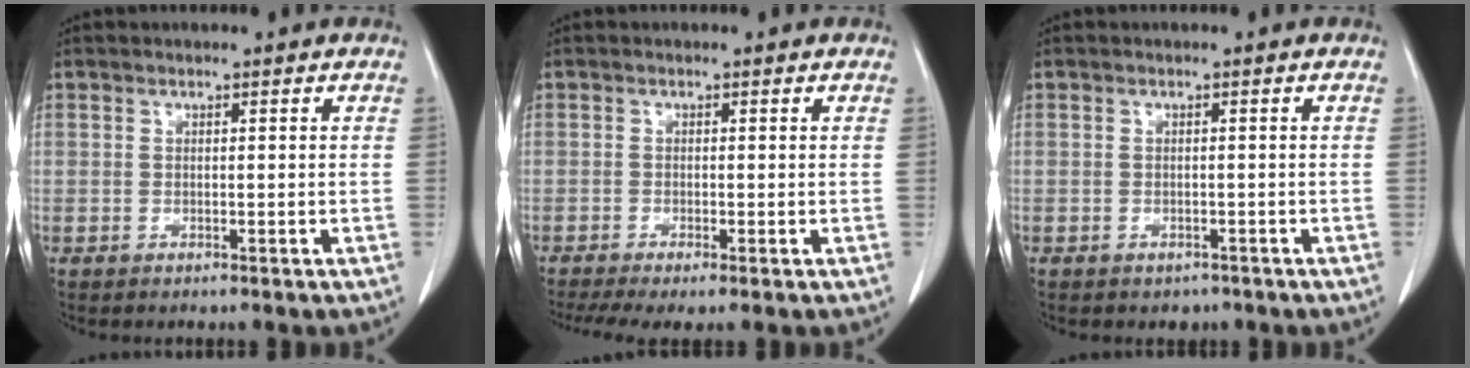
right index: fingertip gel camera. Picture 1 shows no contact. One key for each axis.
{"total": 6.1, "fx": -4.4, "fy": 0.8, "fz": 4.2, "tx": -0.069, "ty": -0.013, "tz": -0.072}
{"total": 1.8, "fx": -1.4, "fy": 1.1, "fz": 0.3, "tx": -0.009, "ty": 0.001, "tz": -0.015}